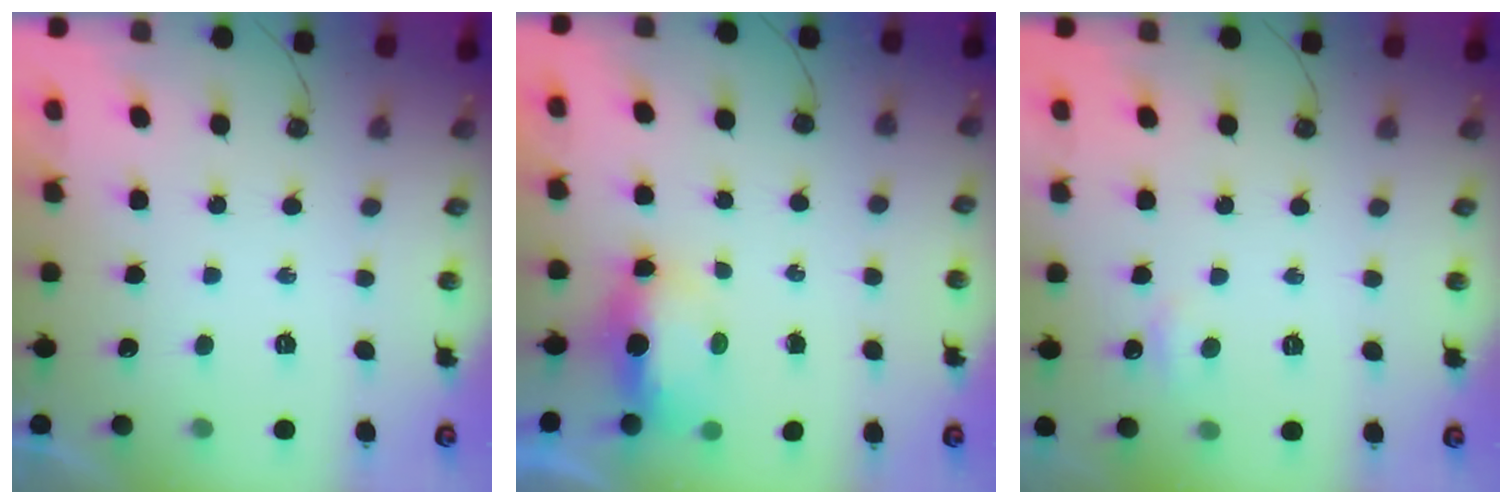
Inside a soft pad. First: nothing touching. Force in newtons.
{"total": 10.2, "press": 7.1, "slide": 7.3}
{"total": 3.3, "press": 3.3, "slide": 0.5}